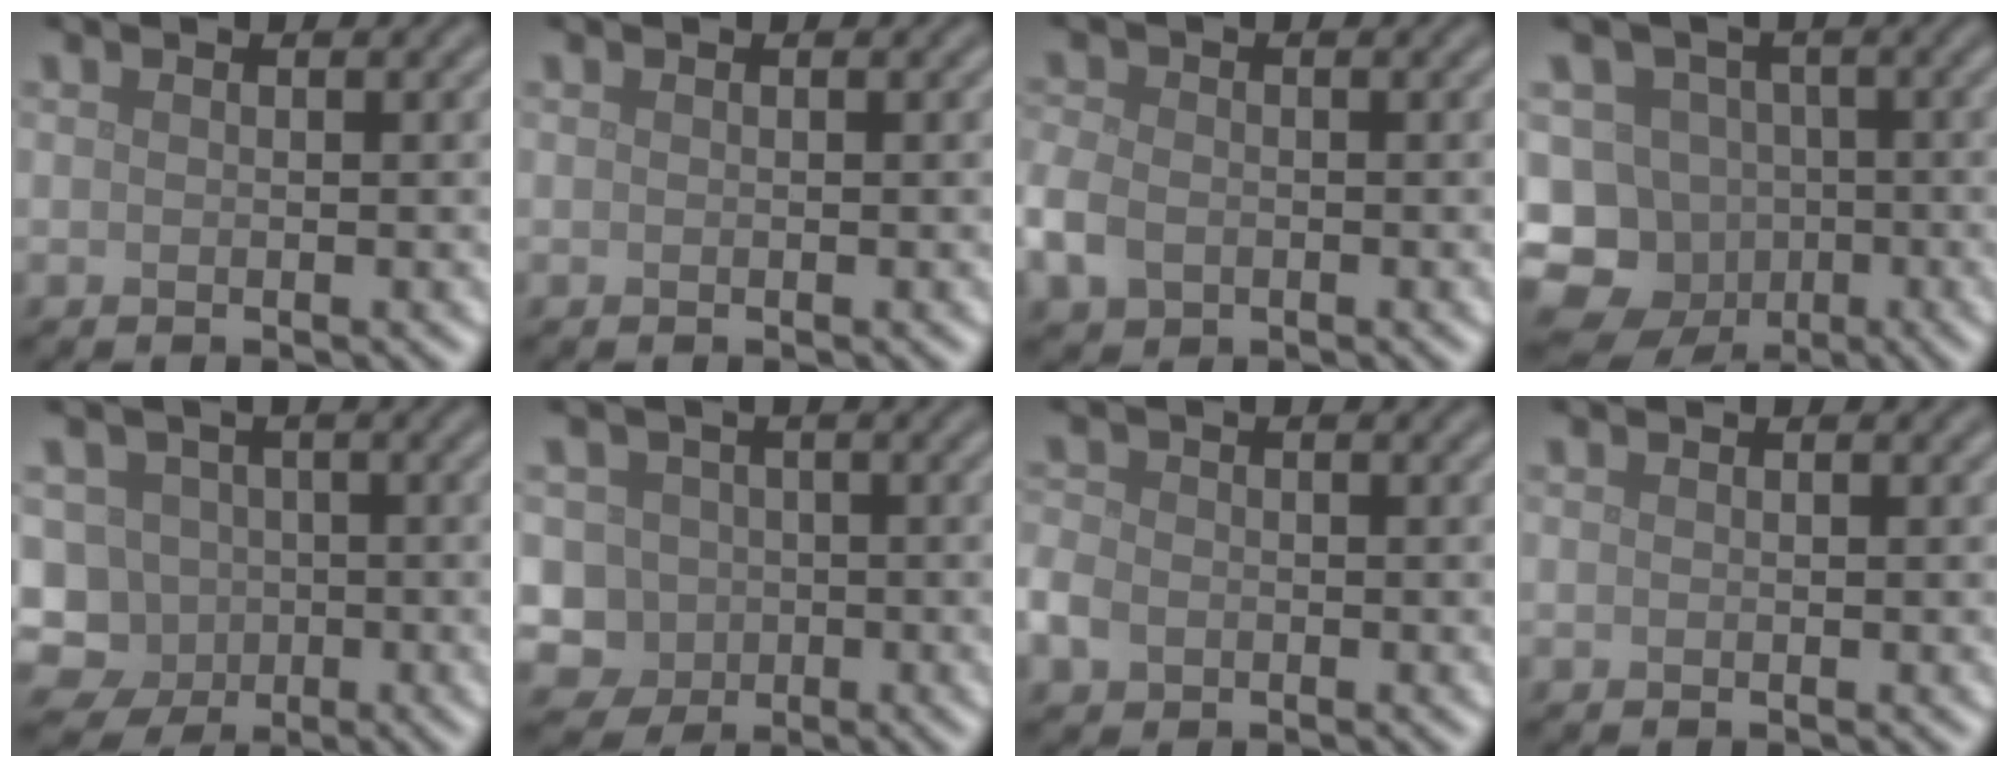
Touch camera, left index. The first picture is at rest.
{"total": 0.0}
{"total": 3.5, "force": [-1.2, 2.5, 2.0], "torque": [-0.052, -0.003, -0.032]}
{"total": 13.5, "force": [-6.5, 11.3, 3.8], "torque": [-0.080, -0.007, -0.123]}
{"total": 9.4, "force": [-3.3, 8.4, 2.5], "torque": [-0.046, 0.003, -0.082]}
{"total": 5.4, "force": [-0.8, 5.2, 1.4], "torque": [-0.014, 0.017, -0.044]}
{"total": 2.3, "force": [-0.9, 1.8, 1.1], "torque": [-0.026, -0.002, -0.024]}
{"total": 0.0}